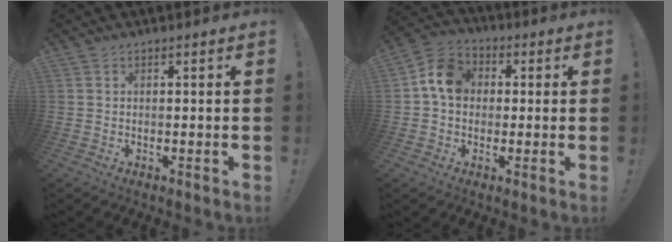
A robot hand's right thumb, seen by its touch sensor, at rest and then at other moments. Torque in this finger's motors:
{"motor_torque": [1.14, 1.40, 0.50, -0.08, 0.02]}